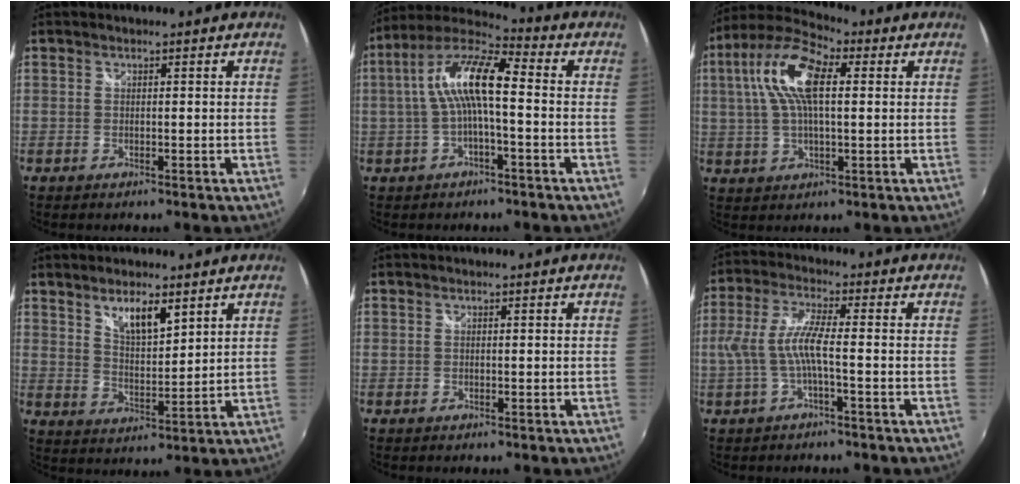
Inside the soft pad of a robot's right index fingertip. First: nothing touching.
{"total": 11.5, "force": [-0.1, 2.9, 11.1], "torque": [-0.219, 0.024, -0.007]}
{"total": 13.3, "force": [3.3, 5.4, 11.7], "torque": [-0.232, 0.027, 0.050]}
{"total": 6.9, "force": [4.5, 2.2, 4.7], "torque": [-0.078, -0.002, 0.083]}
{"total": 0.0}
{"total": 6.8, "force": [-1.7, 0.6, 6.6], "torque": [-0.147, 0.001, -0.025]}